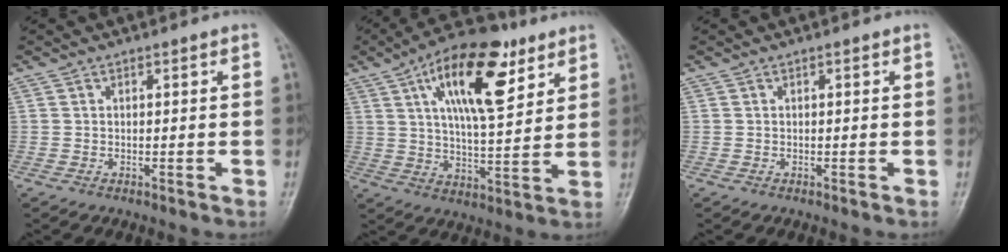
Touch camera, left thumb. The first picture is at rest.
{"total": 18.3, "force": [8.5, 7.4, 14.4], "torque": [-0.205, -0.024, 0.137]}
{"total": 0.0}